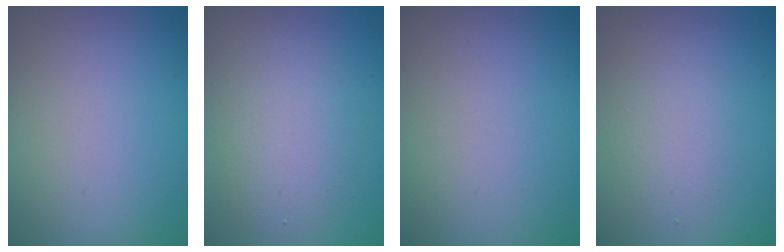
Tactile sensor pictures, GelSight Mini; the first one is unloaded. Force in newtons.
{"total": 3.8, "press": 3.8, "slide": 0.3}
{"total": 0.0}
{"total": 2.0, "press": 2.0, "slide": 0.1}